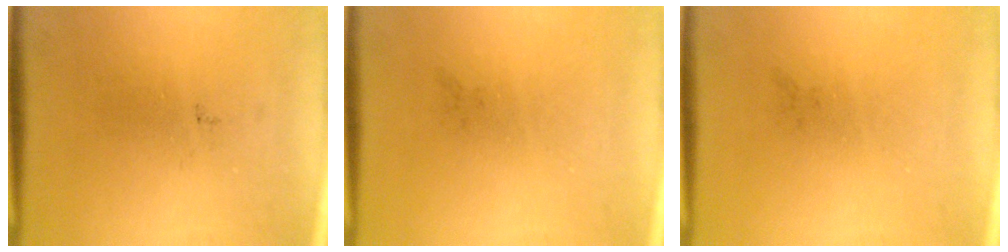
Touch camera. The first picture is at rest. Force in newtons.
{"total": 0.0}
{"total": 0.0}